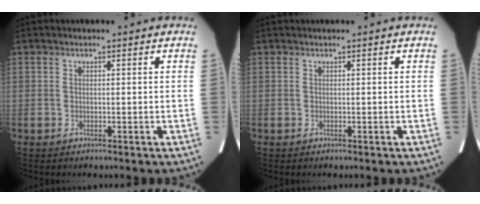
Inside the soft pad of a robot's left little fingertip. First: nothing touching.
{"total": 0.0}